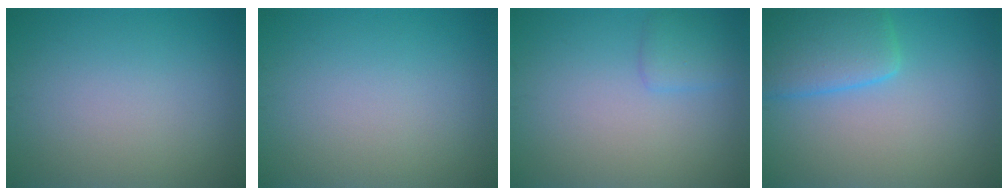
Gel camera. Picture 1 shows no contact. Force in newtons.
{"total": 0.0}
{"total": 1.6, "press": 1.6, "slide": 0.0}
{"total": 5.4, "press": 5.4, "slide": 0.3}